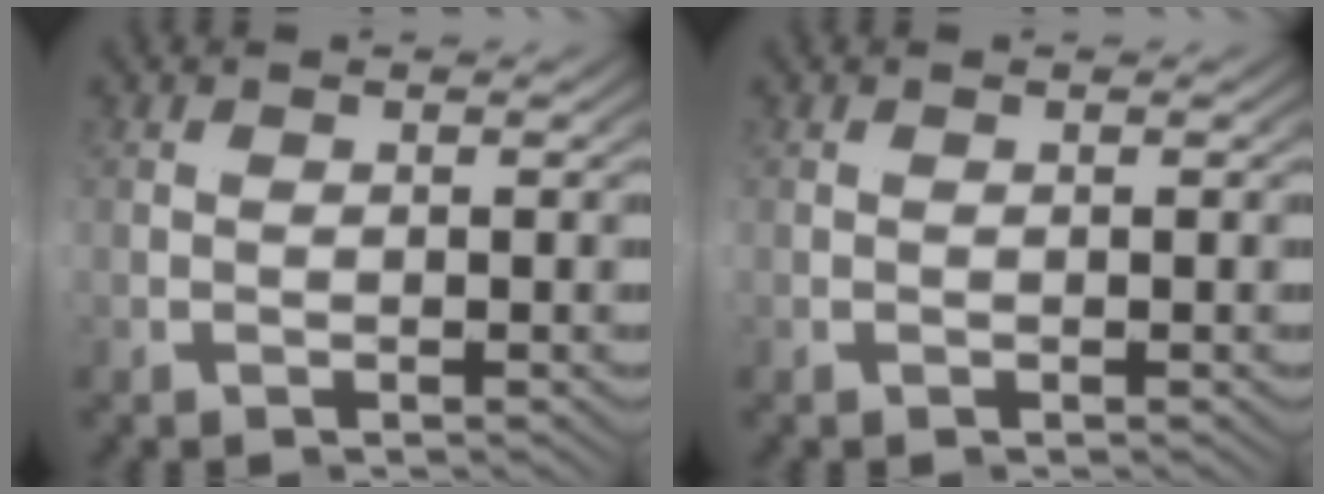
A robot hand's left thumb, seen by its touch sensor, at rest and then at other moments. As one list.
[{"total": 0.0}]